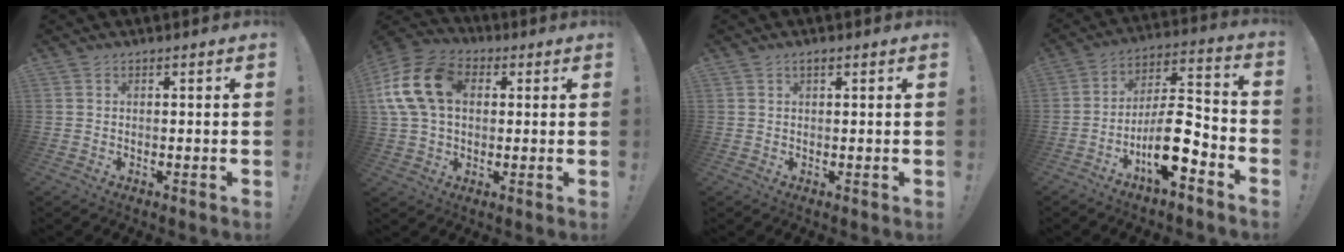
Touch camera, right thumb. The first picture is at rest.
{"total": 17.3, "force": [3.8, 12.3, 11.5], "torque": [-0.218, 0.008, 0.075]}
{"total": 1.0, "force": [0.6, 0.3, 0.8], "torque": [-0.018, 0.002, 0.011]}
{"total": 14.6, "force": [-7.0, 4.9, 11.8], "torque": [-0.208, 0.037, -0.111]}